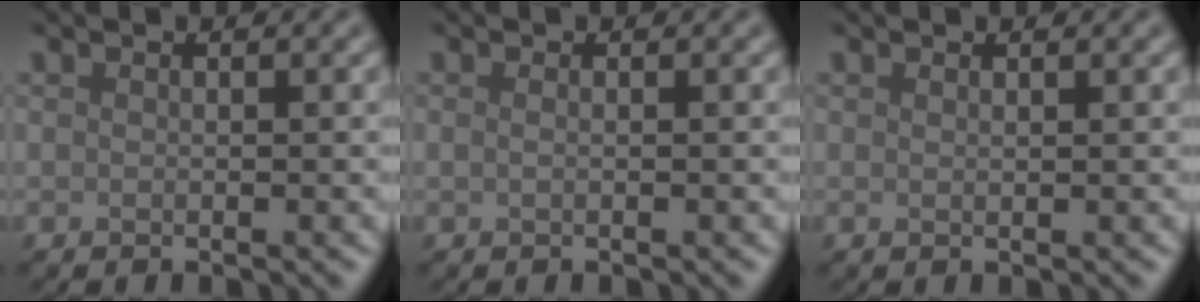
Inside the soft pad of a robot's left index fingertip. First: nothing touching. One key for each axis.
{"total": 0.6, "fx": 0.1, "fy": 0.3, "fz": 0.5, "tx": -0.010, "ty": -0.005, "tz": 0.002}
{"total": 0.6, "fx": 0.4, "fy": 0.1, "fz": 0.4, "tx": -0.003, "ty": -0.001, "tz": 0.005}